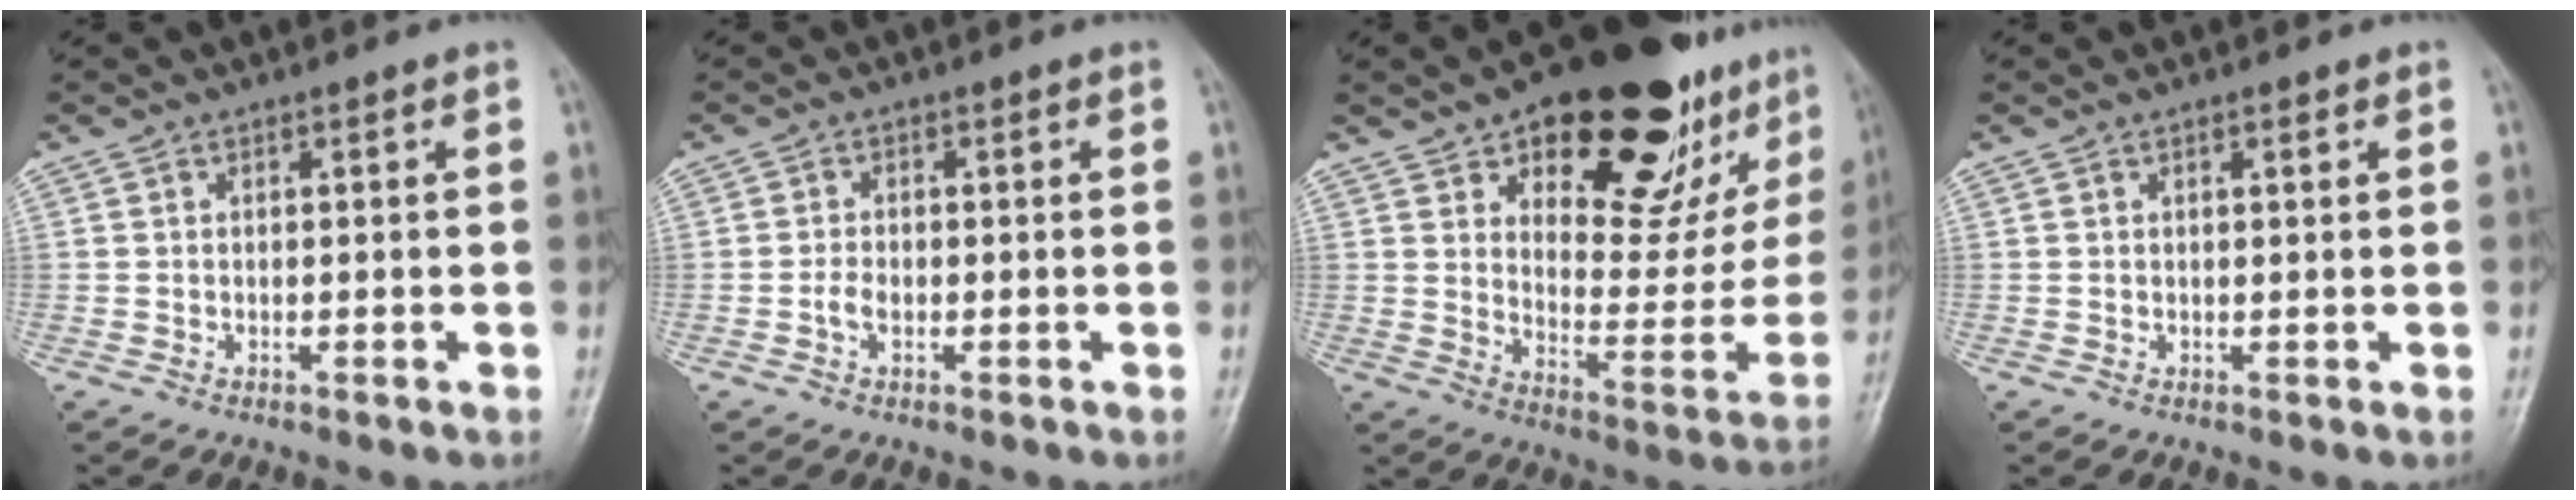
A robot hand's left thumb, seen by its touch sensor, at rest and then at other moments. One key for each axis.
{"total": 2.0, "fx": -0.6, "fy": 1.3, "fz": 1.4, "tx": -0.027, "ty": 0.005, "tz": -0.013}
{"total": 28.8, "fx": 17.0, "fy": 13.0, "fz": 19.3, "tx": -0.214, "ty": -0.050, "tz": 0.248}
{"total": 1.0, "fx": 0.6, "fy": 0.3, "fz": 0.8, "tx": -0.012, "ty": 0.000, "tz": 0.008}